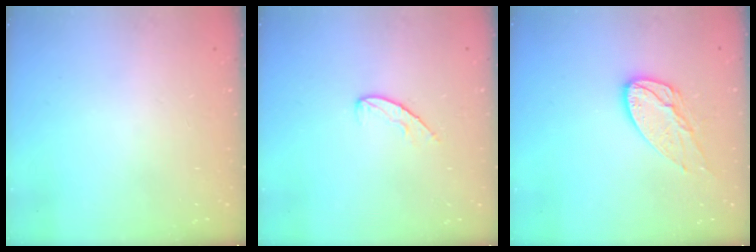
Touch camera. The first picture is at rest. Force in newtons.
{"total": 6.6, "press": 6.6, "slide": 0.6}
{"total": 11.3, "press": 11.3, "slide": 0.8}